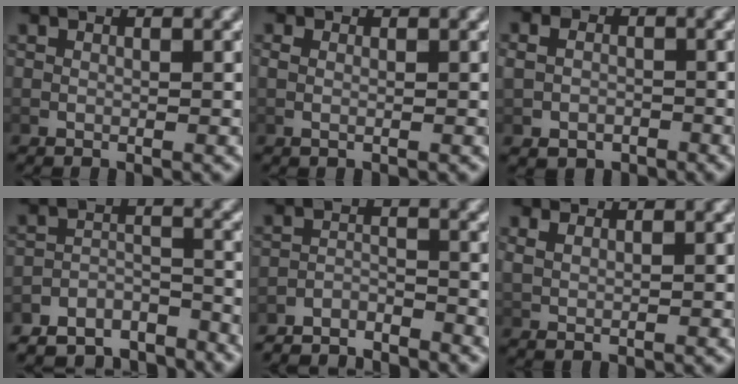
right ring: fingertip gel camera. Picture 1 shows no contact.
{"total": 0.8, "force": [0.2, 0.3, 0.7], "torque": [-0.016, -0.002, 0.006]}
{"total": 3.4, "force": [-1.6, 2.8, 0.9], "torque": [-0.011, -0.010, -0.027]}
{"total": 8.6, "force": [-7.7, 3.2, 2.2], "torque": [-0.020, -0.018, -0.124]}
{"total": 5.1, "force": [-4.9, 1.2, 0.6], "torque": [-0.005, -0.013, -0.083]}
{"total": 1.2, "force": [1.0, 0.4, 0.7], "torque": [-0.015, -0.002, 0.027]}